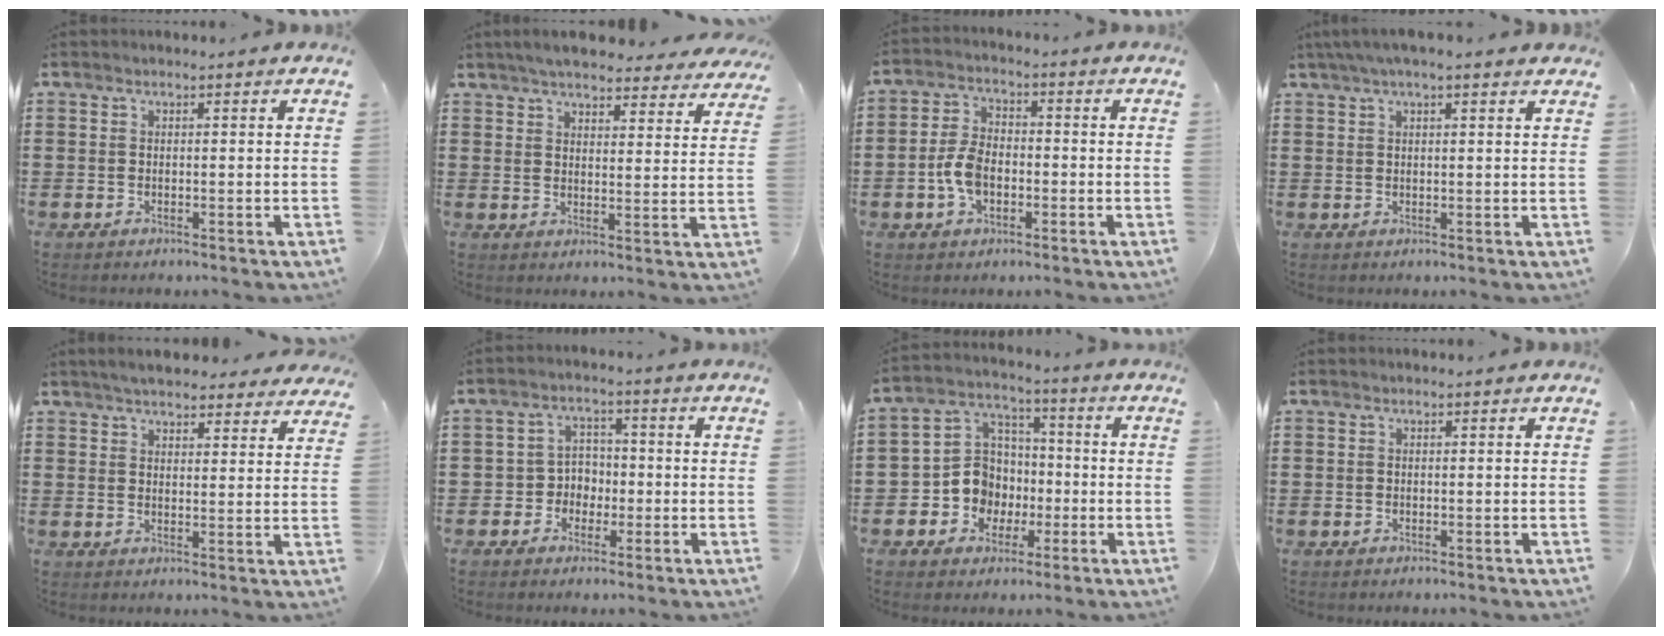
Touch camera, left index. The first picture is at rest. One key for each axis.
{"total": 5.4, "fx": 5.1, "fy": 0.6, "fz": 1.6, "tx": -0.049, "ty": -0.020, "tz": 0.091}
{"total": 5.9, "fx": -1.5, "fy": 3.6, "fz": 4.4, "tx": -0.114, "ty": 0.000, "tz": -0.036}
{"total": 3.1, "fx": 2.2, "fy": 0.4, "fz": 2.2, "tx": -0.047, "ty": 0.006, "tz": 0.039}
{"total": 4.6, "fx": 4.4, "fy": 0.7, "fz": 1.1, "tx": -0.034, "ty": -0.010, "tz": 0.081}
{"total": 4.0, "fx": -1.4, "fy": 3.6, "fz": 1.0, "tx": -0.033, "ty": 0.011, "tz": -0.032}
{"total": 8.7, "fx": -1.8, "fy": 8.1, "fz": 2.6, "tx": -0.098, "ty": 0.008, "tz": -0.034}
{"total": 0.0}